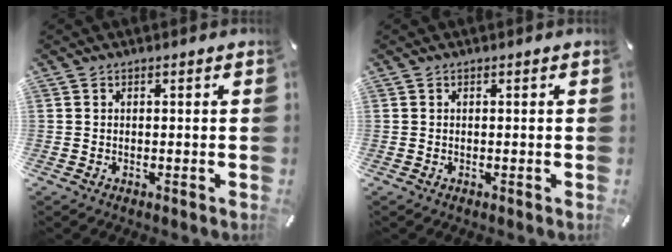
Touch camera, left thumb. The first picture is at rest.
{"total": 0.0}